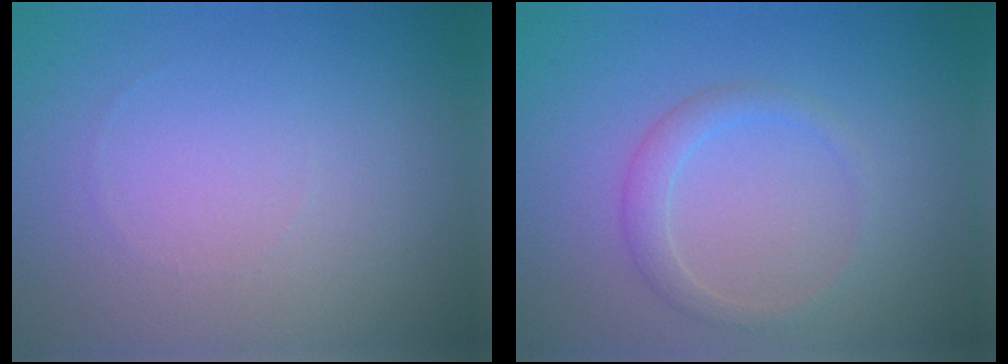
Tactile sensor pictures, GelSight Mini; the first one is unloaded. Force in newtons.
{"total": 1.8, "press": 1.8, "slide": 0.0}